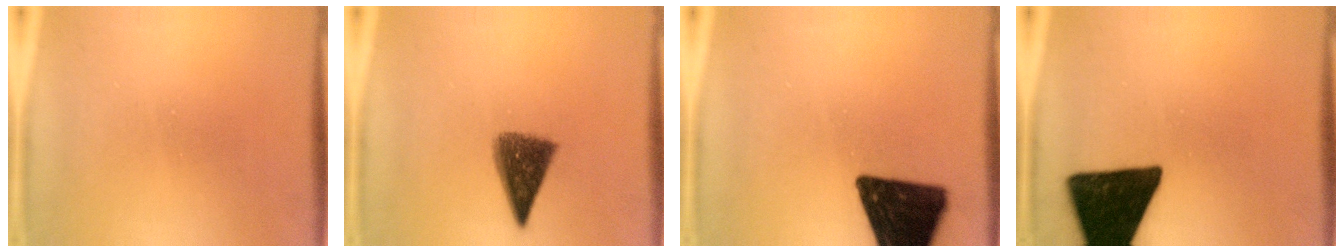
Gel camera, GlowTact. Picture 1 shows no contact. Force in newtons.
{"total": 7.9}
{"total": 19.5}
{"total": 19.4}